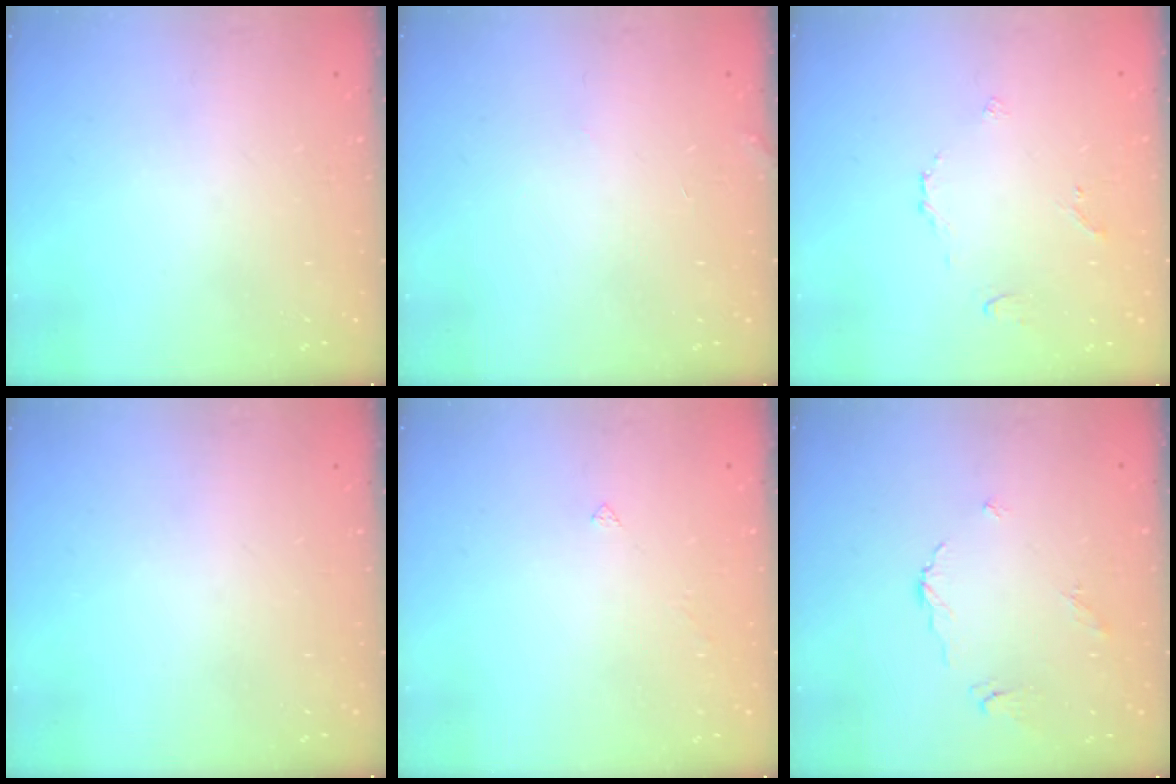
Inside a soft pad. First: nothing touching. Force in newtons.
{"total": 1.9, "press": 1.9, "slide": 0.2}
{"total": 3.6, "press": 3.5, "slide": 0.7}
{"total": 0.0}
{"total": 1.5, "press": 1.4, "slide": 0.3}
{"total": 4.6, "press": 4.6, "slide": 0.5}